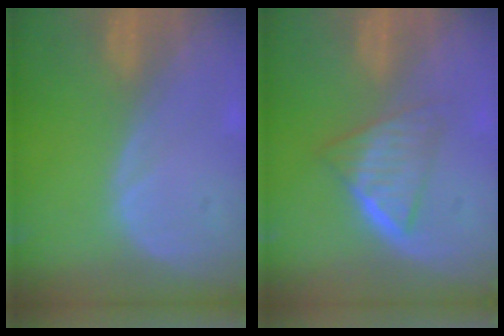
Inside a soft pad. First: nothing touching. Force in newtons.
{"total": 6.4, "press": 5.4, "slide": 3.4}